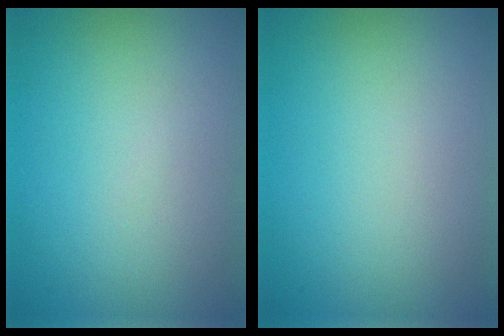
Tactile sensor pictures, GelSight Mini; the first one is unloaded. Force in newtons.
{"total": 0.0}